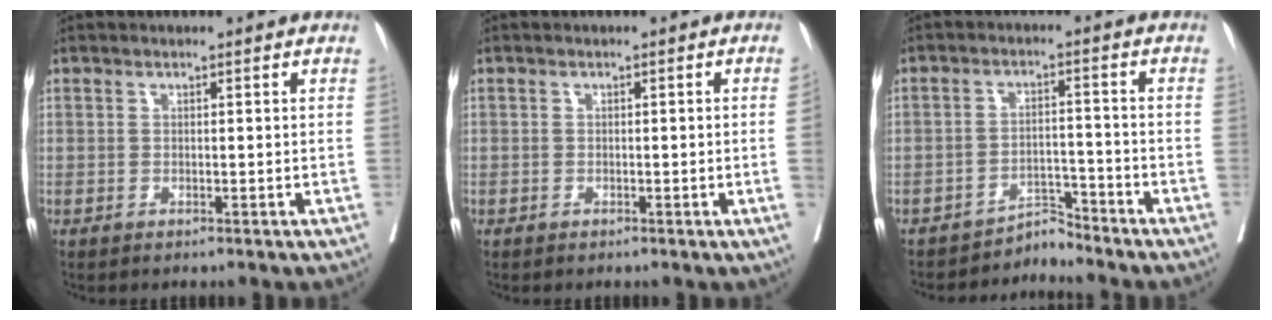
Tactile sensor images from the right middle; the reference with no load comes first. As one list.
[{"total": 0.9, "force": [-0.2, 0.0, 0.9], "torque": [-0.021, 0.004, -0.002]}, {"total": 3.4, "force": [-3.2, 0.0, -1.1], "torque": [0.028, 0.005, -0.051]}]